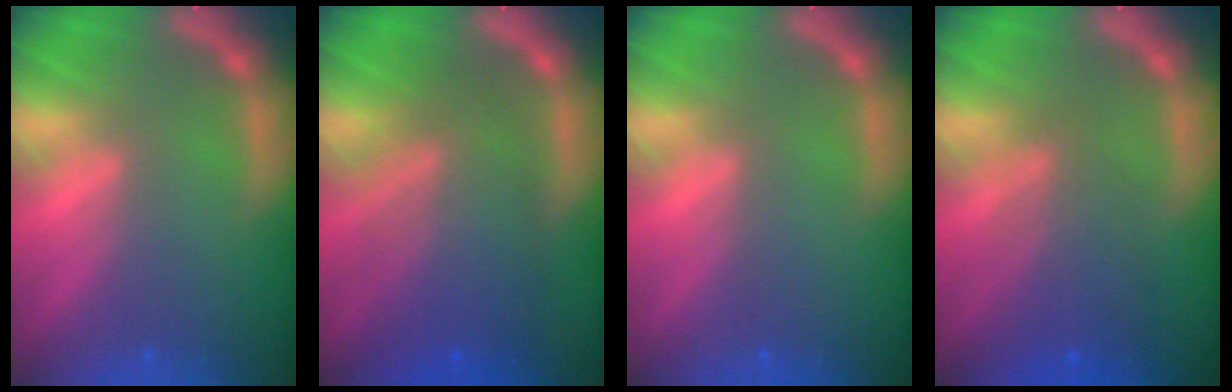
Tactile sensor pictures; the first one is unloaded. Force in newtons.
{"total": 8.5}
{"total": 0.0}
{"total": 5.0}